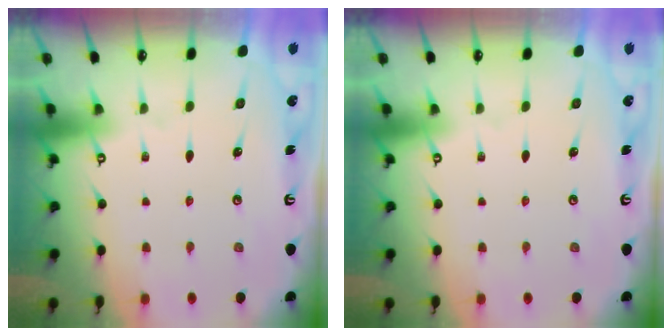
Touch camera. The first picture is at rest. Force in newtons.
{"total": 0.0}